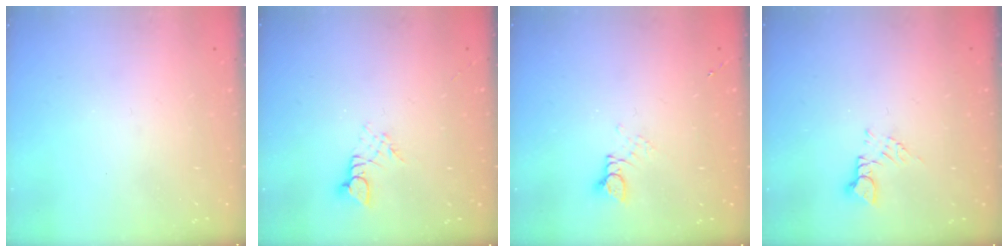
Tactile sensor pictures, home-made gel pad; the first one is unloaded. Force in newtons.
{"total": 2.7, "press": 2.7, "slide": 0.4}
{"total": 2.8, "press": 2.8, "slide": 0.2}
{"total": 3.2, "press": 3.2, "slide": 0.4}